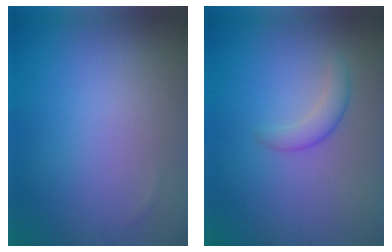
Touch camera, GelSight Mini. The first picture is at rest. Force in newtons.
{"total": 1.9, "press": 1.9, "slide": 0.0}